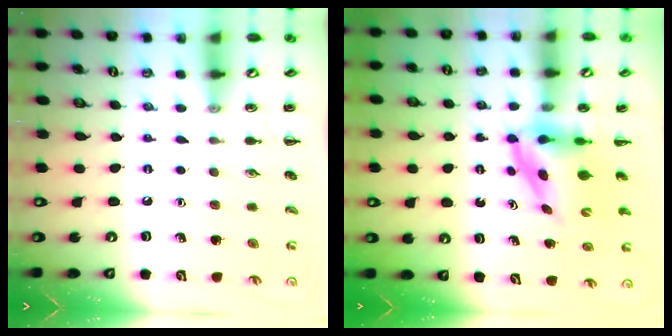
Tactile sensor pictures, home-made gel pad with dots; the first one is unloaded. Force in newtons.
{"total": 3.9, "press": 3.8, "slide": 0.7}